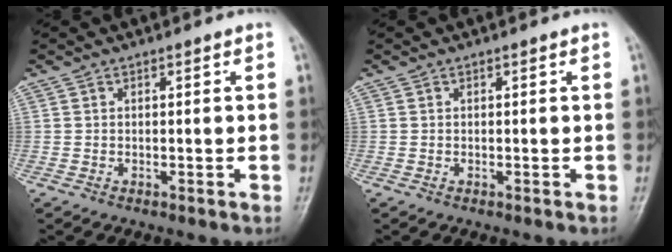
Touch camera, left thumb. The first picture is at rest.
{"total": 0.0}